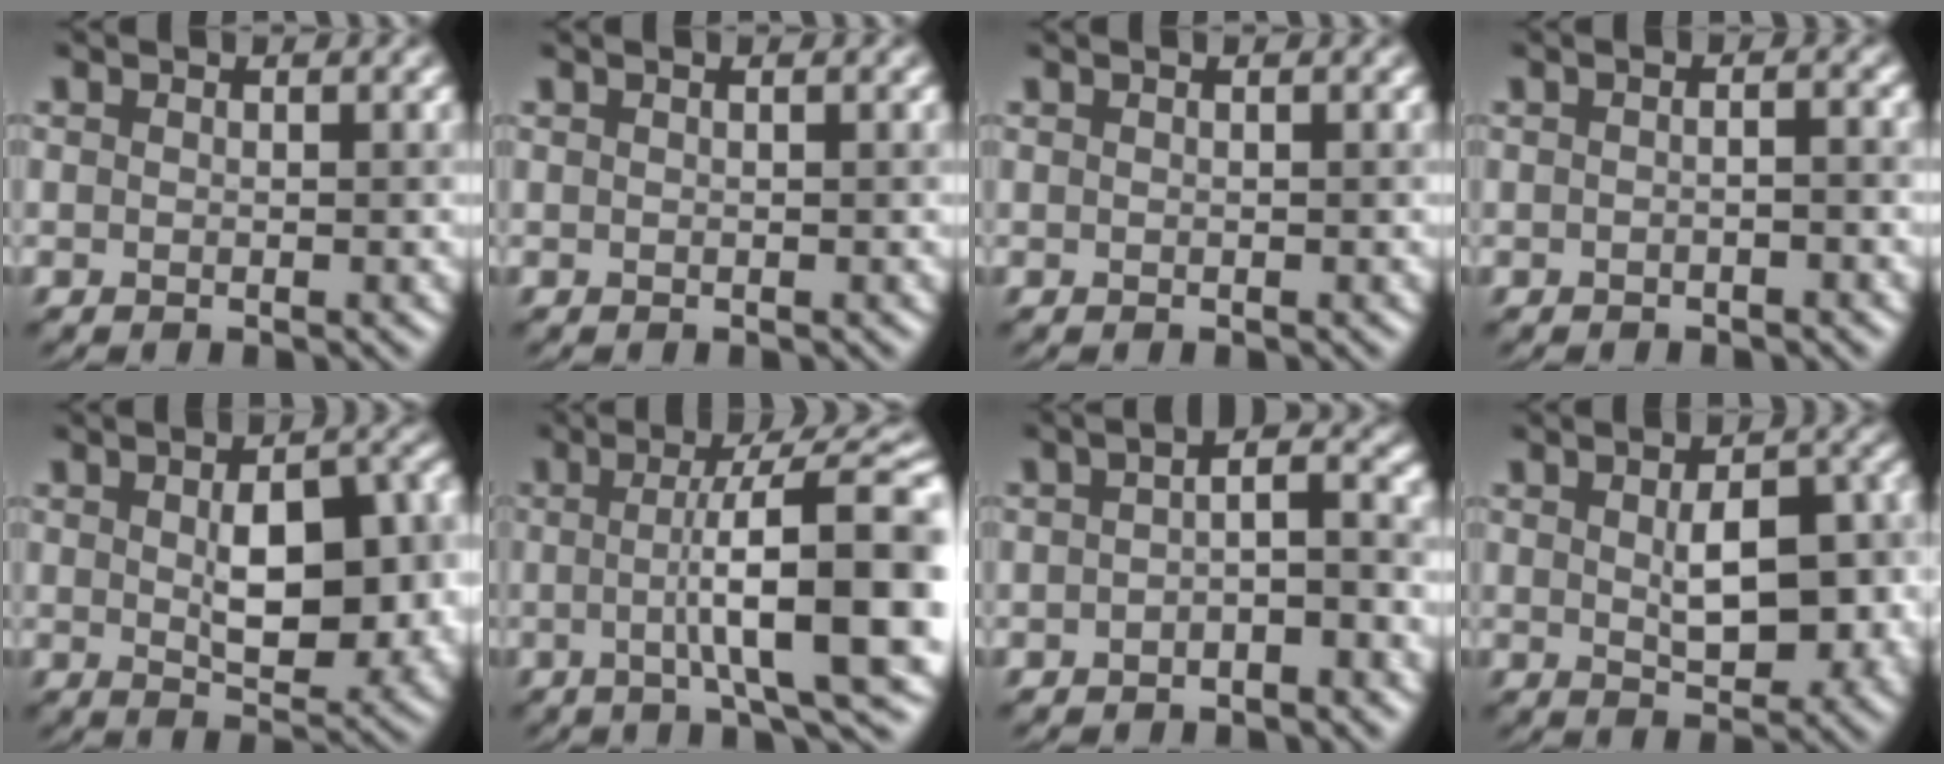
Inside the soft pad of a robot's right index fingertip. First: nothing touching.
{"total": 1.1, "force": [0.4, 0.5, 0.8], "torque": [0.000, 0.000, -0.006]}
{"total": 0.8, "force": [0.3, 0.4, 0.6], "torque": [-0.002, 0.001, -0.005]}
{"total": 2.0, "force": [-0.2, 0.8, 1.8], "torque": [-0.011, -0.001, -0.021]}
{"total": 8.5, "force": [0.0, 4.1, 7.4], "torque": [-0.107, 0.002, 0.007]}
{"total": 12.3, "force": [-0.4, 2.7, 12.0], "torque": [-0.144, 0.012, -0.008]}
{"total": 3.1, "force": [-1.2, 0.8, 2.8], "torque": [-0.046, 0.012, -0.025]}
{"total": 6.9, "force": [-0.2, 3.5, 6.0], "torque": [-0.086, 0.000, 0.006]}